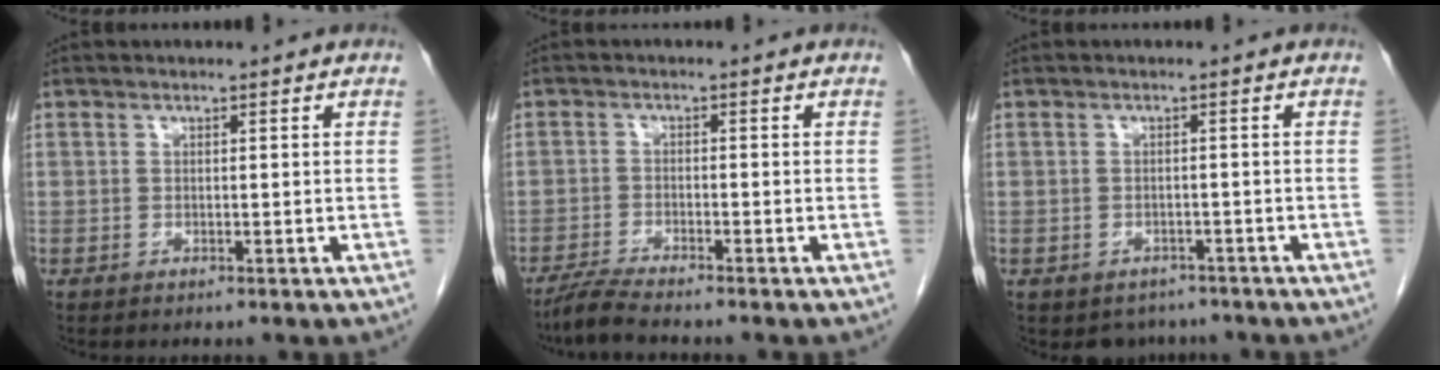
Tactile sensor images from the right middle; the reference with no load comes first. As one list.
[{"total": 3.6, "force": [-3.3, -0.6, 1.5], "torque": [-0.040, -0.017, -0.069]}, {"total": 3.6, "force": [-2.9, 2.0, 0.4], "torque": [-0.005, 0.003, -0.038]}]